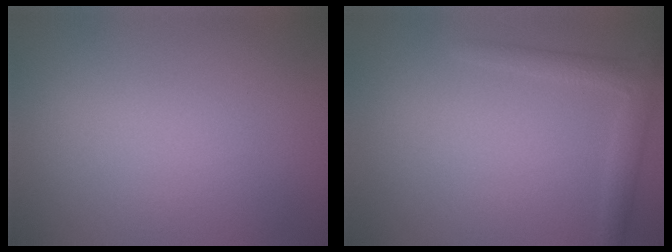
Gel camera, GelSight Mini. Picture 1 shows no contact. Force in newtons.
{"total": 2.0, "press": 2.0, "slide": 0.1}